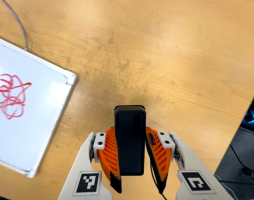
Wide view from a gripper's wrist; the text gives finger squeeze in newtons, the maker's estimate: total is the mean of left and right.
{"total": 4.1, "left": 2.9, "right": 5.4}